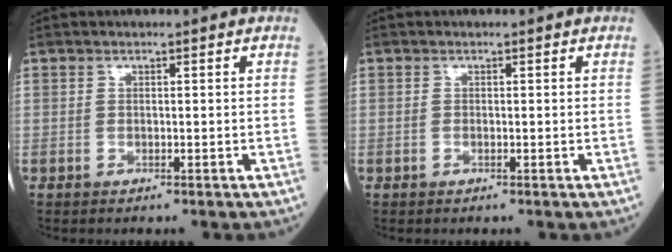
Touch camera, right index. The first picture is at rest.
{"total": 0.0}